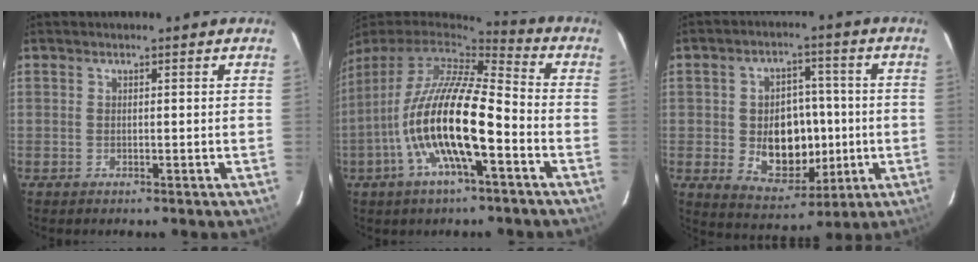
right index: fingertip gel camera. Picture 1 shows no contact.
{"total": 17.9, "force": [-6.0, 4.3, 16.3], "torque": [-0.303, -0.024, -0.118]}
{"total": 12.3, "force": [-1.4, 9.0, 8.2], "torque": [-0.158, 0.005, 0.001]}